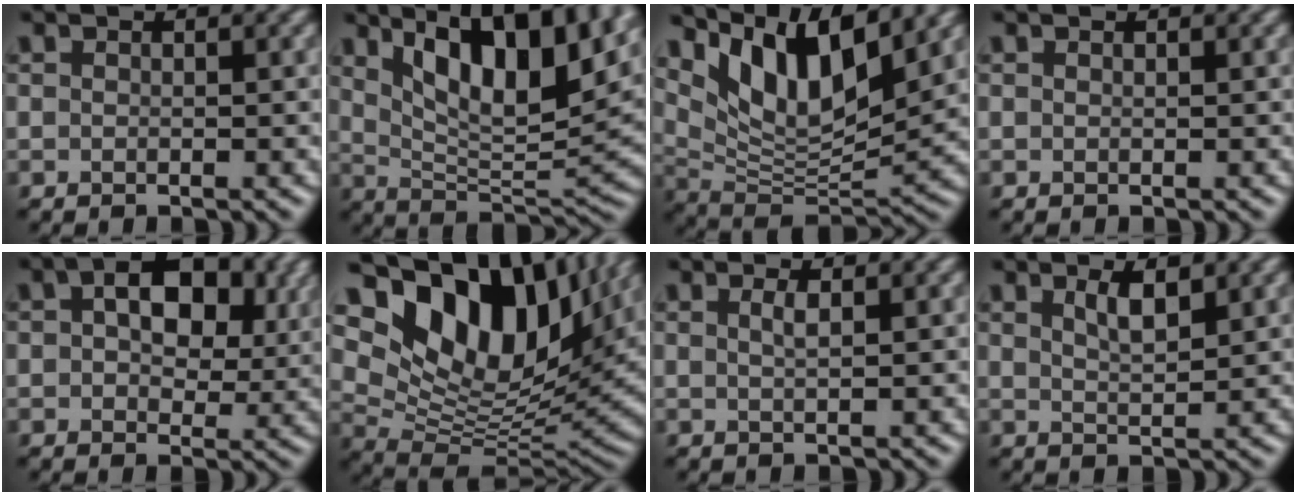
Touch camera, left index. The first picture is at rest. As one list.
[{"total": 11.4, "force": [5.7, 3.7, 9.2], "torque": [-0.140, 0.002, 0.099]}, {"total": 9.8, "force": [5.8, 3.4, 7.1], "torque": [-0.129, -0.011, 0.116]}, {"total": 0.0}, {"total": 9.3, "force": [2.7, 5.7, 6.8], "torque": [-0.088, 0.010, 0.030]}, {"total": 15.4, "force": [8.2, 8.4, 10.0], "torque": [-0.184, 0.023, 0.147]}, {"total": 1.2, "force": [0.5, 0.3, 1.1], "torque": [-0.017, 0.002, 0.007]}, {"total": 2.4, "force": [1.4, 0.6, 1.8], "torque": [-0.031, 0.000, 0.026]}]